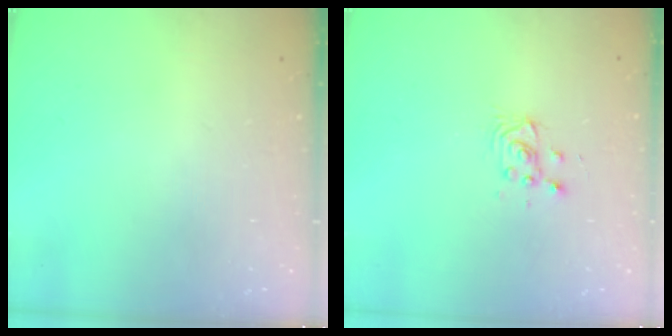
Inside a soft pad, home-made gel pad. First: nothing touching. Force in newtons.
{"total": 3.0, "press": 3.0, "slide": 0.2}